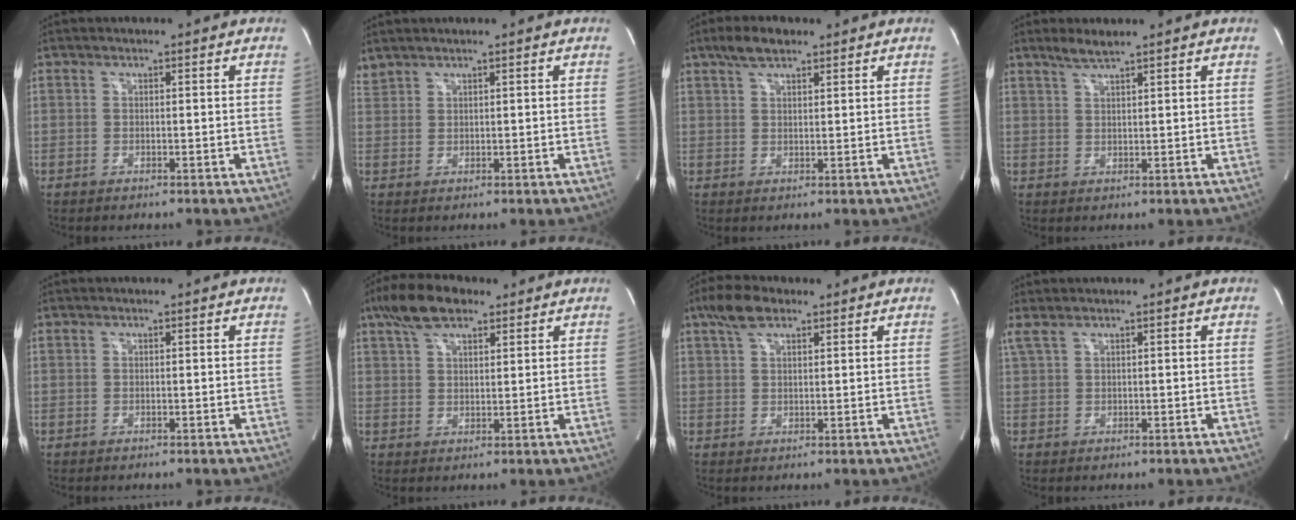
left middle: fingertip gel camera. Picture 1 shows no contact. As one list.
[{"total": 1.7, "force": [1.7, 0.1, 0.2], "torque": [-0.015, 0.015, 0.043]}, {"total": 4.6, "force": [3.4, 1.6, 2.7], "torque": [-0.061, 0.012, 0.062]}, {"total": 2.9, "force": [2.4, -0.1, 1.5], "torque": [-0.039, 0.002, 0.050]}, {"total": 0.0}, {"total": 8.3, "force": [5.6, 3.4, 5.1], "torque": [-0.103, 0.021, 0.102]}, {"total": 5.5, "force": [3.7, 2.2, 3.4], "torque": [-0.076, 0.017, 0.071]}, {"total": 1.8, "force": [1.5, 0.1, 0.9], "torque": [-0.036, 0.020, 0.040]}]